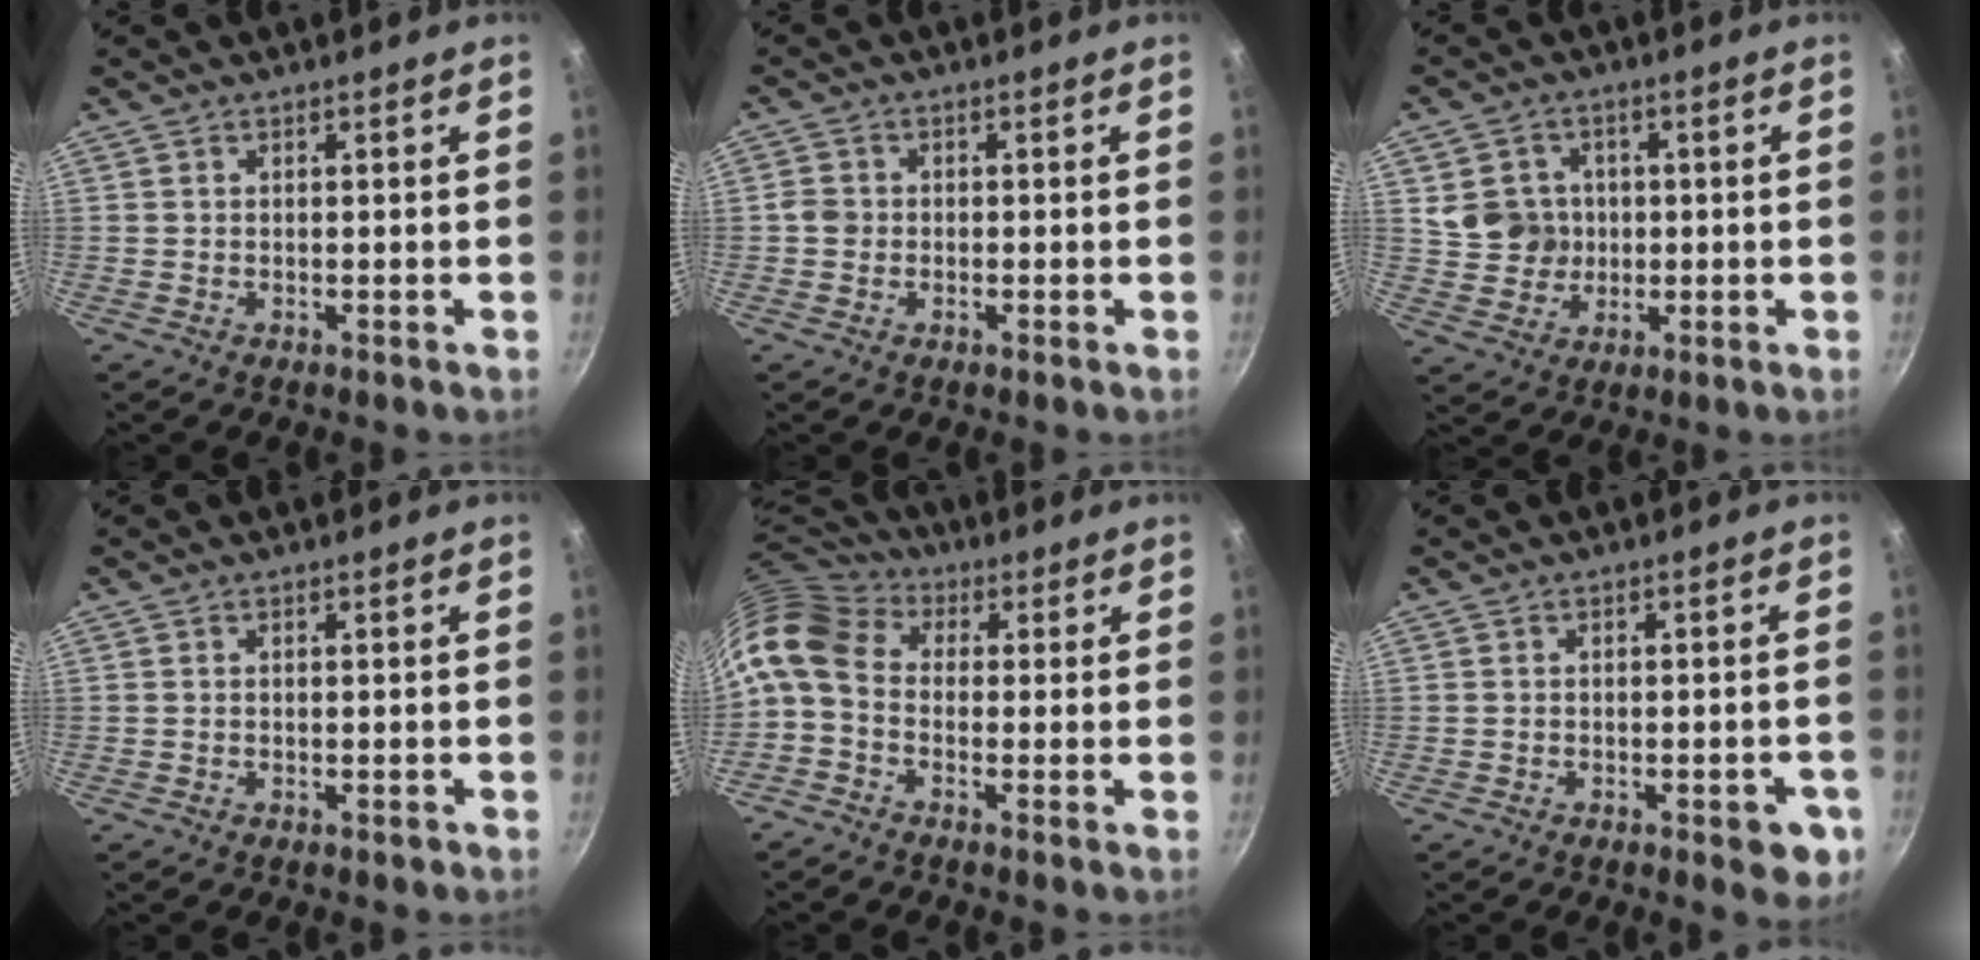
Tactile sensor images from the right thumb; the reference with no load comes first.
{"total": 2.4, "force": [-0.6, 2.1, 0.9], "torque": [-0.012, 0.012, -0.015]}
{"total": 7.7, "force": [0.9, 7.2, 2.4], "torque": [-0.013, 0.004, 0.022]}
{"total": 0.7, "force": [-0.4, 0.3, 0.4], "torque": [-0.008, 0.004, -0.006]}
{"total": 12.8, "force": [0.0, 9.3, 8.7], "torque": [-0.187, 0.032, -0.022]}
{"total": 6.0, "force": [-2.6, 2.3, 4.9], "torque": [-0.047, 0.010, -0.027]}